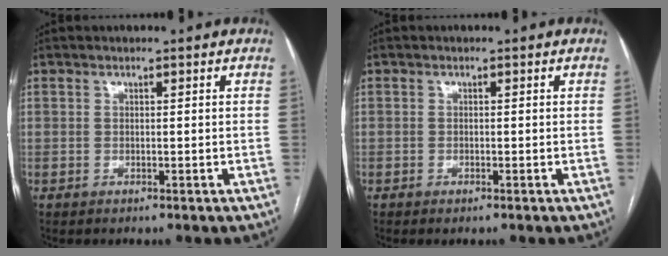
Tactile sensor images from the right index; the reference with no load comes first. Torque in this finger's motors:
{"motor_torque": [0.56, -0.53, -0.04, -0.04]}